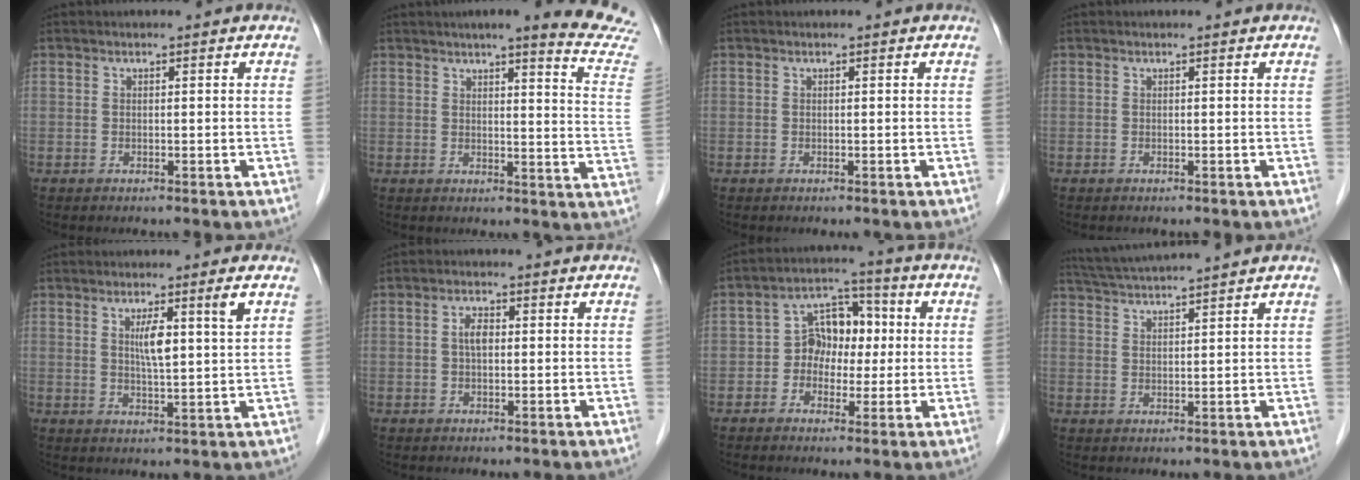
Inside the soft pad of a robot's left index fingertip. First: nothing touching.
{"total": 14.3, "force": [13.0, -1.0, 5.8], "torque": [-0.067, -0.081, 0.131]}
{"total": 0.0}
{"total": 0.0}
{"total": 5.9, "force": [2.2, -0.4, 5.4], "torque": [-0.092, 0.002, 0.037]}
{"total": 2.3, "force": [0.1, 1.1, 2.0], "torque": [-0.041, 0.009, 0.002]}
{"total": 7.3, "force": [-0.3, 5.7, 4.5], "torque": [-0.071, 0.029, -0.009]}
{"total": 6.6, "force": [6.0, -1.6, 2.1], "torque": [-0.041, 0.018, 0.106]}